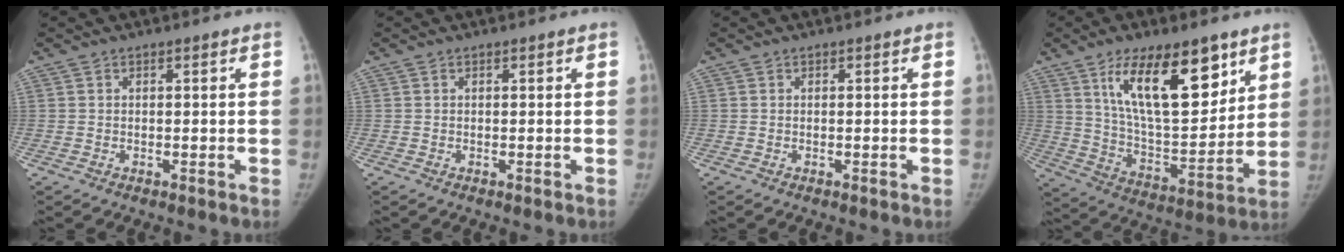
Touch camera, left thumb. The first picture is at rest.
{"total": 0.0}
{"total": 0.0}
{"total": 20.4, "force": [10.6, 8.2, 15.4], "torque": [-0.204, -0.058, 0.192]}